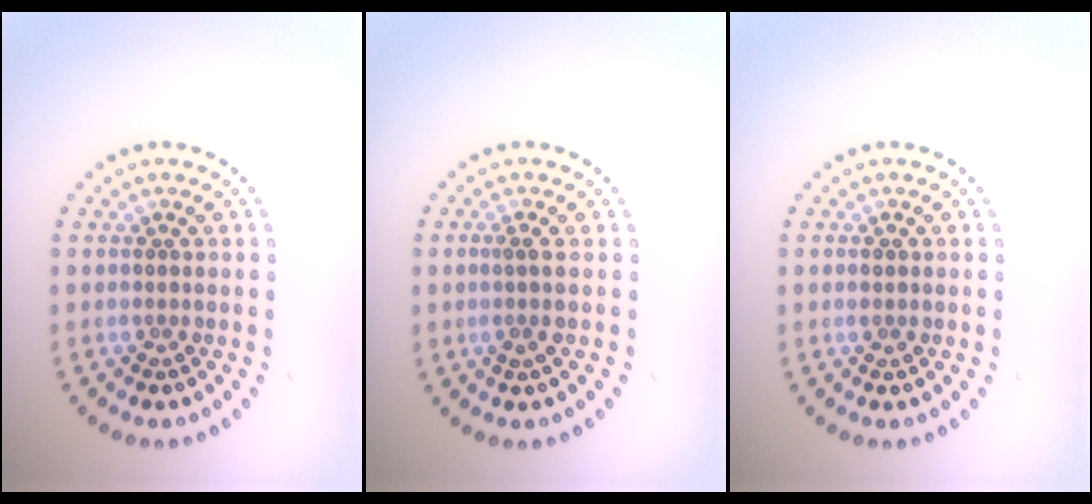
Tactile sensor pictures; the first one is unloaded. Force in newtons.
{"total": 1.5, "press": 1.1, "slide": 1.0}
{"total": 1.1, "press": 1.1, "slide": 0.0}